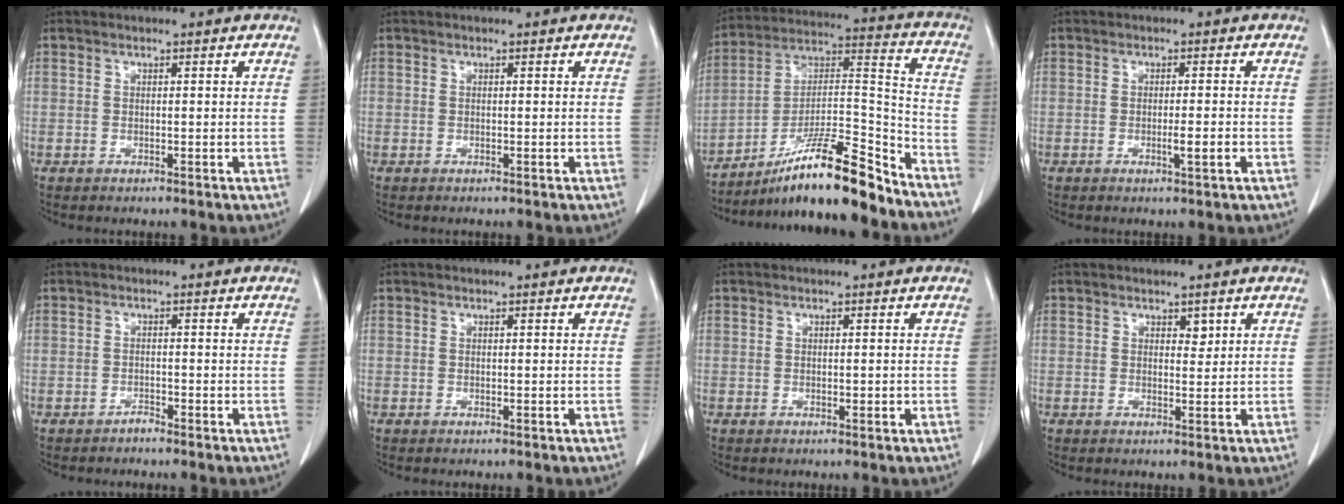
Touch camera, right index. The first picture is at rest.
{"total": 0.0}
{"total": 17.8, "force": [-14.2, 0.7, 10.8], "torque": [-0.196, 0.012, -0.244]}
{"total": 2.3, "force": [-0.8, -0.1, 2.2], "torque": [-0.037, -0.003, -0.011]}
{"total": 1.1, "force": [-1.0, 0.5, -0.1], "torque": [0.004, 0.001, -0.021]}
{"total": 0.0}
{"total": 0.7, "force": [-0.1, 0.2, 0.6], "torque": [-0.009, 0.000, 0.000]}
{"total": 1.4, "force": [0.8, 0.8, 0.8], "torque": [-0.007, -0.004, 0.012]}